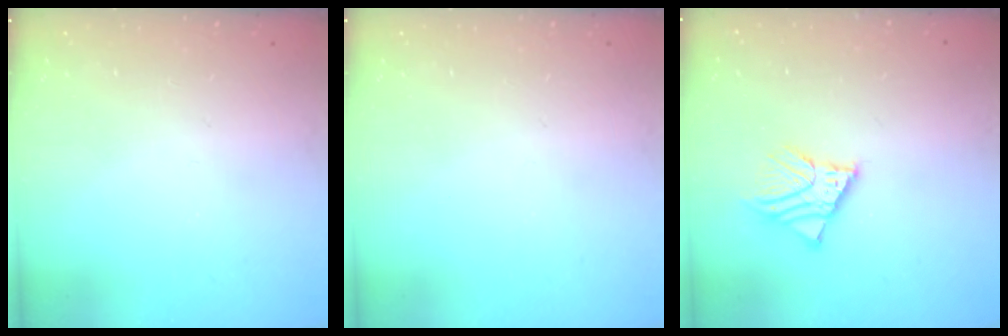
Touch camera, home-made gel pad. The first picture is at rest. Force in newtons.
{"total": 0.0}
{"total": 7.7, "press": 7.7, "slide": 1.1}